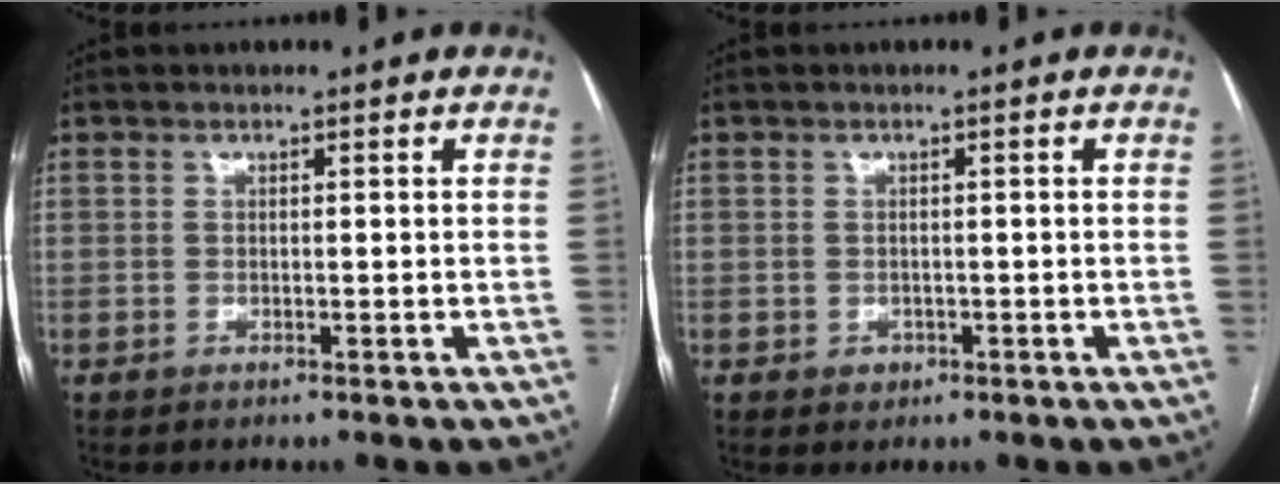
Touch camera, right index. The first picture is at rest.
{"total": 1.6, "force": [-0.5, 1.5, 0.3], "torque": [-0.001, 0.004, -0.003]}